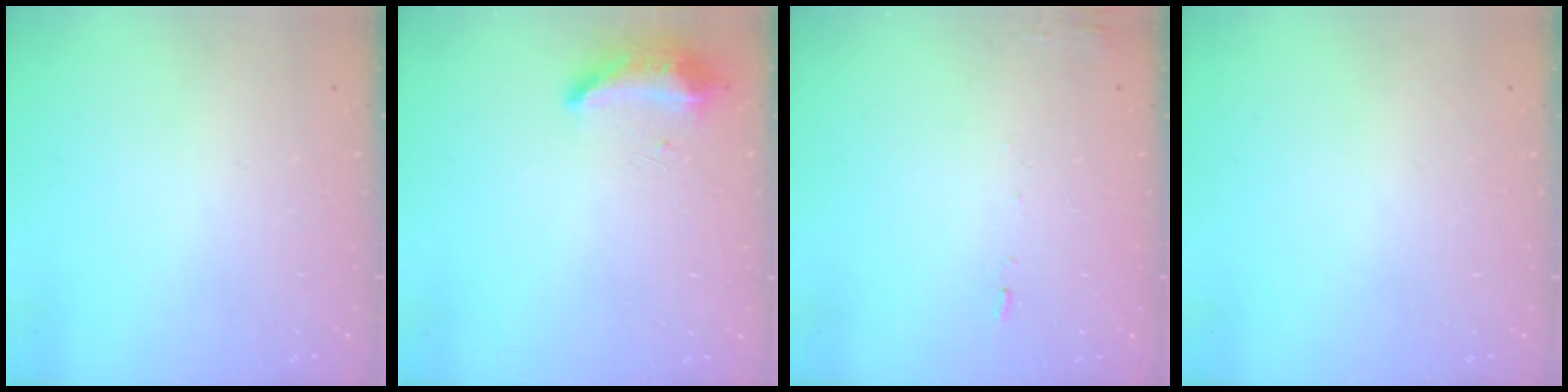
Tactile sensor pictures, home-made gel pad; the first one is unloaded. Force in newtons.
{"total": 9.7, "press": 8.8, "slide": 4.1}
{"total": 7.2, "press": 7.2, "slide": 0.7}
{"total": 0.0}